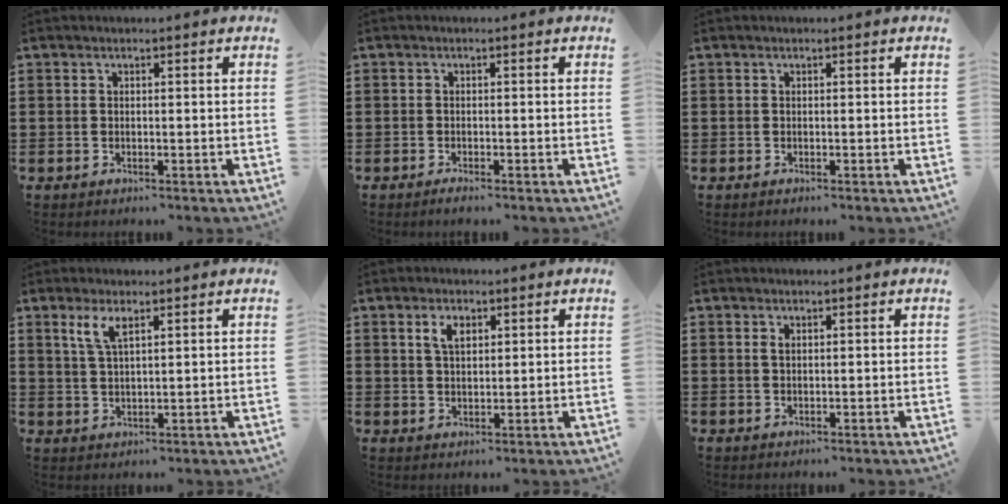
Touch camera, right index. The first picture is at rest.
{"total": 0.9, "force": [-0.8, 0.0, 0.3], "torque": [-0.008, -0.006, -0.015]}
{"total": 0.0}
{"total": 3.7, "force": [2.0, 1.1, 2.9], "torque": [-0.062, 0.006, 0.035]}
{"total": 3.2, "force": [1.5, 1.8, 2.3], "torque": [-0.052, 0.010, 0.026]}
{"total": 0.8, "force": [0.3, 0.4, 0.6], "torque": [-0.013, 0.003, 0.006]}